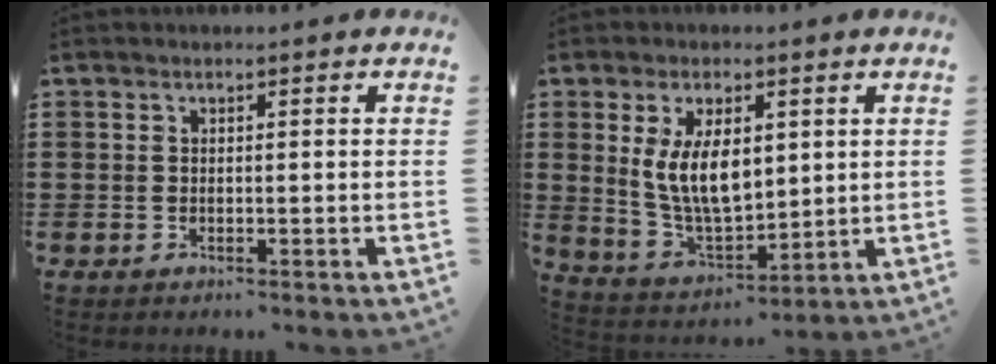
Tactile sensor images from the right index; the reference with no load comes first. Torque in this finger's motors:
{"motor_torque": [2.14, 0.00, 1.05, 0.21]}